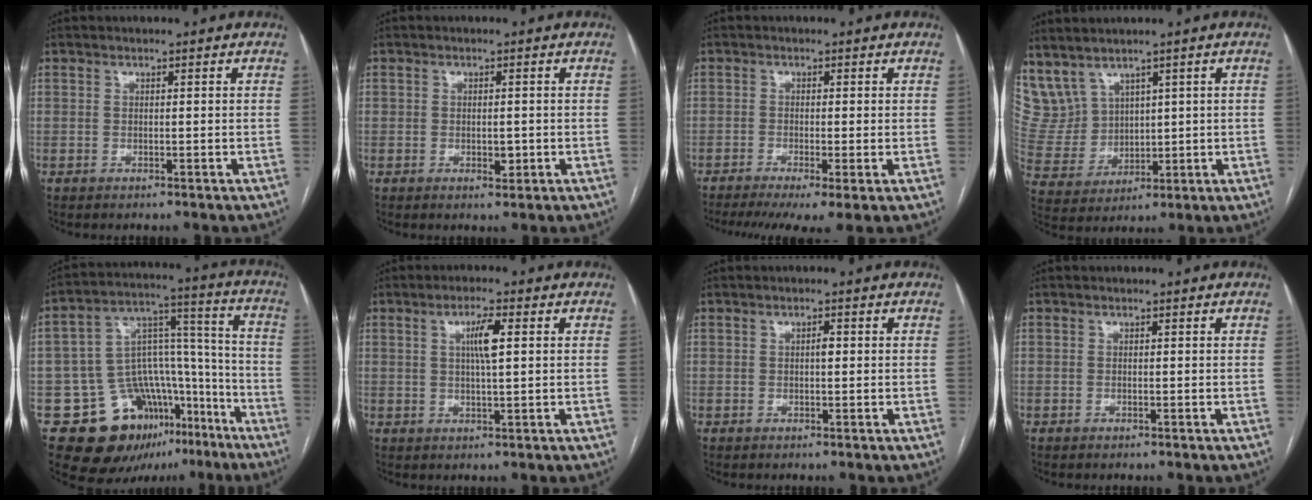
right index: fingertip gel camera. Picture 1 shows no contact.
{"total": 1.6, "force": [-0.3, 0.9, 1.3], "torque": [-0.023, -0.001, 0.003]}
{"total": 7.8, "force": [-4.9, 0.9, 5.9], "torque": [-0.093, -0.013, -0.083]}
{"total": 7.9, "force": [5.9, 4.9, 1.9], "torque": [-0.067, 0.017, 0.150]}
{"total": 20.4, "force": [-11.3, 13.5, 10.2], "torque": [-0.146, 0.091, -0.161]}
{"total": 4.2, "force": [1.1, 0.3, 4.1], "torque": [-0.074, 0.002, 0.019]}
{"total": 1.0, "force": [0.1, 0.3, 0.9], "torque": [-0.013, 0.002, 0.000]}
{"total": 0.0}